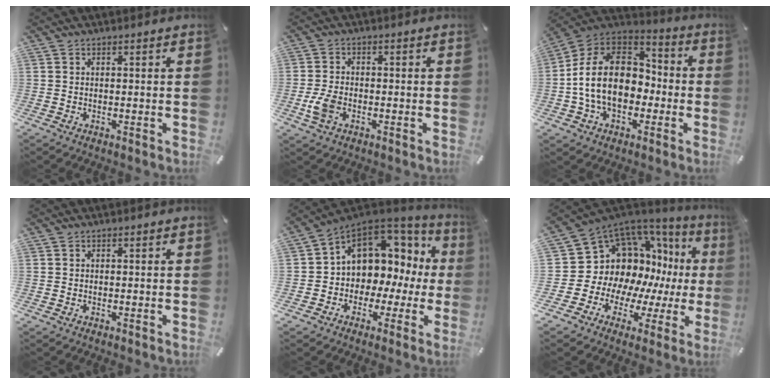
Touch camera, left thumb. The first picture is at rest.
{"total": 5.4, "force": [-1.7, 3.4, 3.8], "torque": [-0.088, 0.001, -0.033]}
{"total": 18.3, "force": [-2.7, 13.8, 11.6], "torque": [-0.232, 0.025, -0.049]}
{"total": 0.0}
{"total": 9.6, "force": [4.0, 7.8, 3.8], "torque": [-0.065, -0.045, 0.071]}
{"total": 15.3, "force": [4.9, 13.0, 6.5], "torque": [-0.108, -0.076, 0.121]}